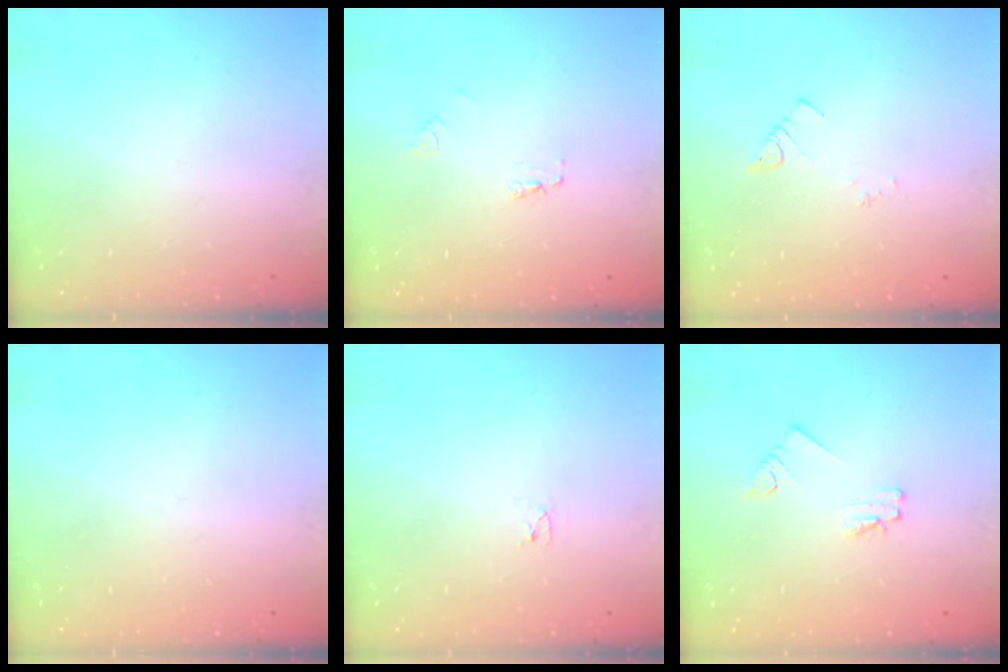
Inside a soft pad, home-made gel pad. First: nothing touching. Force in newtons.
{"total": 1.5, "press": 1.5, "slide": 0.1}
{"total": 2.1, "press": 2.0, "slide": 0.4}
{"total": 0.8, "press": 0.8, "slide": 0.1}
{"total": 2.3, "press": 2.2, "slide": 0.4}
{"total": 1.7, "press": 1.7, "slide": 0.0}